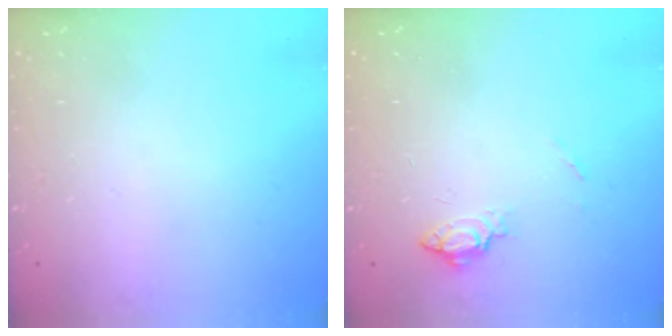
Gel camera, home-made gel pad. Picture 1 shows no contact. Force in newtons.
{"total": 6.4, "press": 6.4, "slide": 0.7}